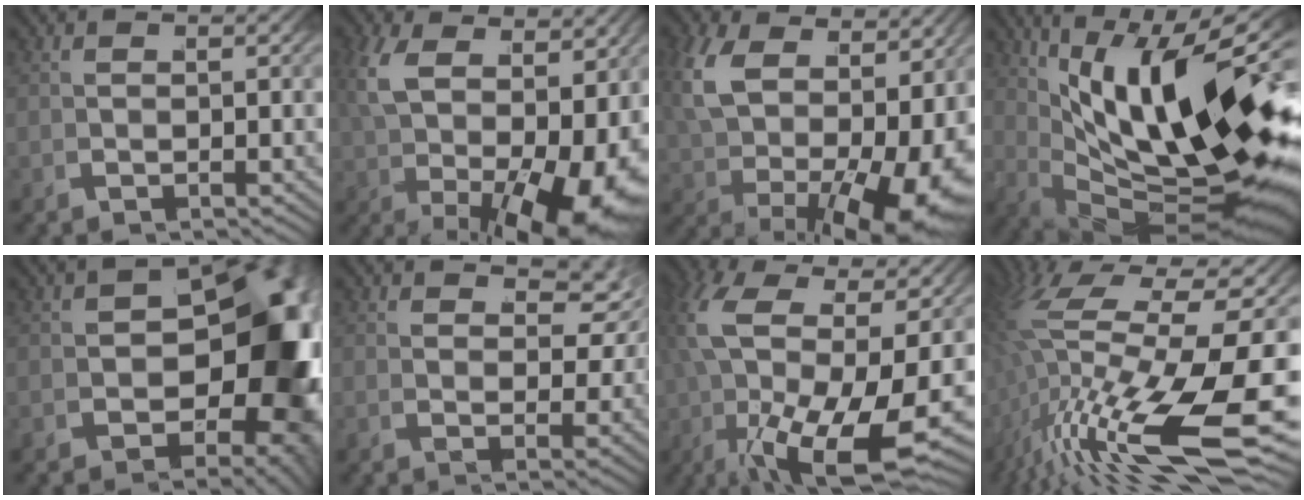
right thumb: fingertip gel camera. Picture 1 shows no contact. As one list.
[{"total": 11.0, "force": [0.1, 6.1, 9.2], "torque": [-0.169, -0.029, 0.026]}, {"total": 12.6, "force": [0.3, 8.0, 9.7], "torque": [-0.202, -0.039, 0.031]}, {"total": 23.2, "force": [-1.2, 11.8, 20.0], "torque": [-0.312, -0.029, 0.011]}, {"total": 22.0, "force": [-2.2, 14.8, 16.0], "torque": [-0.233, -0.088, 0.002]}, {"total": 3.3, "force": [1.4, 1.8, 2.3], "torque": [-0.023, -0.011, 0.035]}, {"total": 13.3, "force": [-1.1, 6.8, 11.4], "torque": [-0.228, -0.028, 0.003]}, {"total": 14.6, "force": [0.7, 6.1, 13.2], "torque": [-0.256, -0.022, 0.036]}]